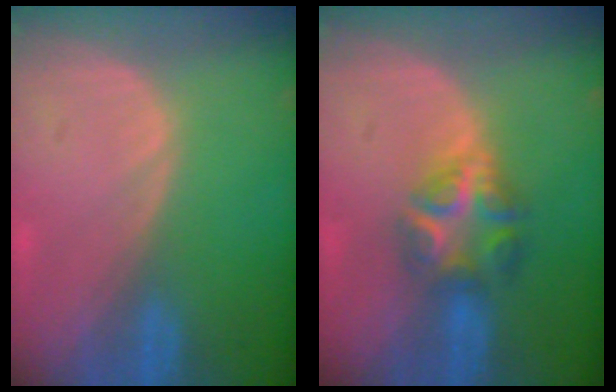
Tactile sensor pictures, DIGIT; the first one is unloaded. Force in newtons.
{"total": 6.0, "press": 5.9, "slide": 0.4}